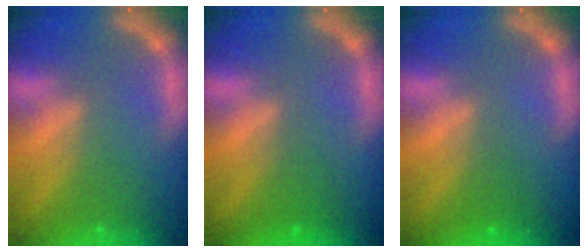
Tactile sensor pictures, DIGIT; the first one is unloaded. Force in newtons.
{"total": 1.5}
{"total": 1.0}